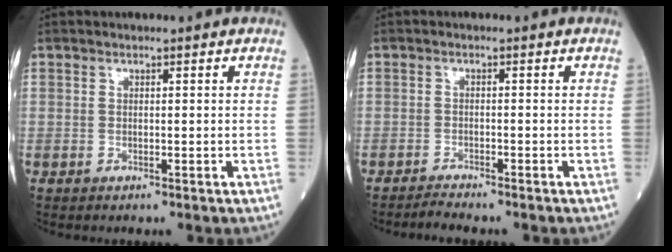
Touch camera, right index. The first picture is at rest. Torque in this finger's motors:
{"motor_torque": [0.06, -0.11, 0.06, -0.01]}